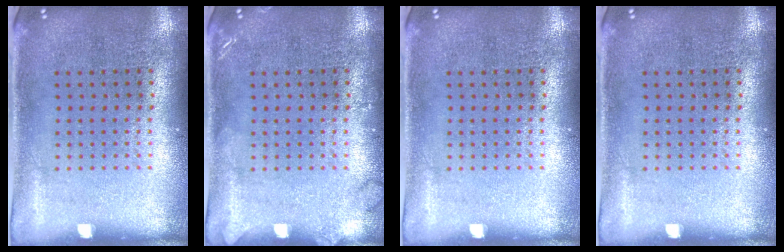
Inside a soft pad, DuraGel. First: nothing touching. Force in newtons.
{"total": 1.2, "press": 1.1, "slide": 0.2}
{"total": 0.0}
{"total": 0.0}